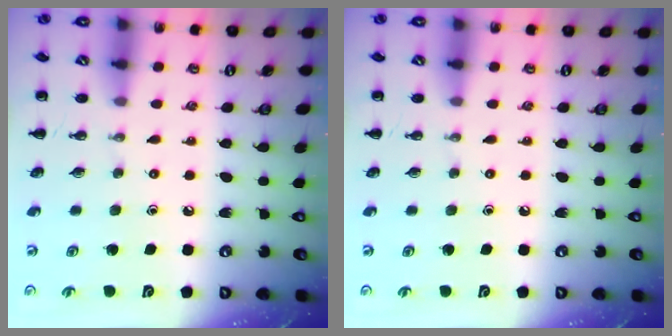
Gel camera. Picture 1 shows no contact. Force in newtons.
{"total": 0.0}